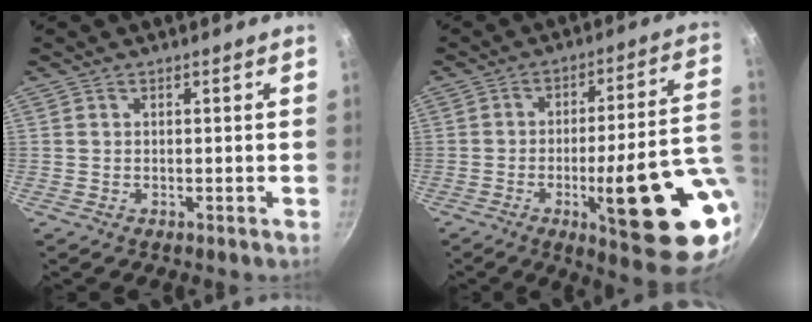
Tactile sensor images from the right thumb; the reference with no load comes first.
{"total": 22.5, "force": [-5.0, 5.0, 21.3], "torque": [-0.265, 0.008, -0.059]}